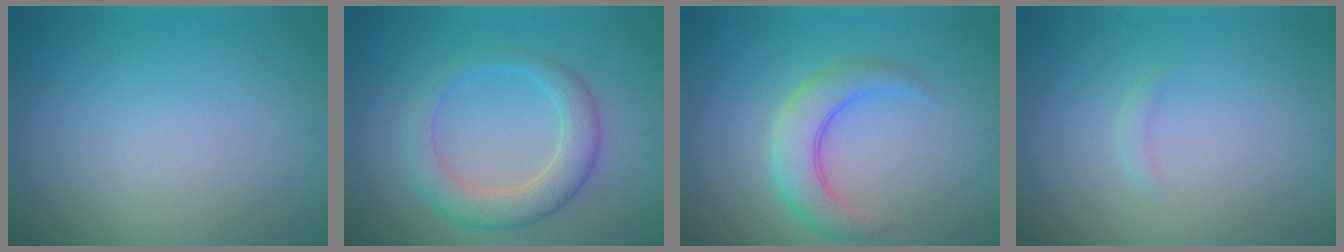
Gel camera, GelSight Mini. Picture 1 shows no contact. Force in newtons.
{"total": 4.3, "press": 4.3, "slide": 0.1}
{"total": 4.2, "press": 4.2, "slide": 0.1}
{"total": 0.6, "press": 0.6, "slide": 0.1}